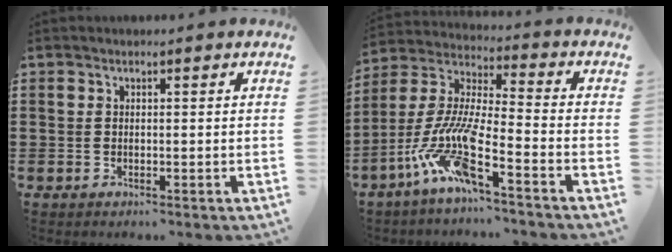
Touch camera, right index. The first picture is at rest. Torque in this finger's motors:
{"motor_torque": [2.14, 0.00, 1.05, 0.21]}